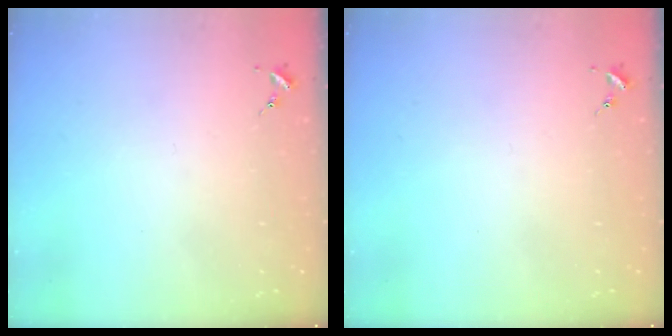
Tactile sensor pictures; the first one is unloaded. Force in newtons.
{"total": 0.0}